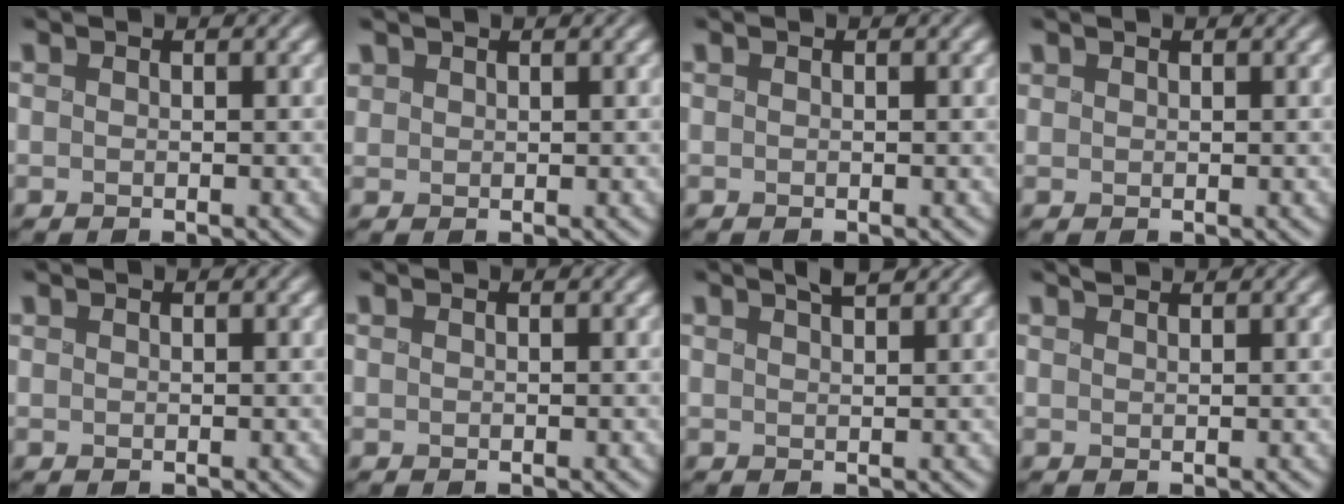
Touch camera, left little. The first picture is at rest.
{"total": 0.8, "force": [0.7, 0.5, 0.0], "torque": [0.000, 0.005, 0.016]}
{"total": 0.0}
{"total": 0.5, "force": [0.5, 0.2, -0.1], "torque": [0.002, 0.004, 0.012]}
{"total": 0.0}
{"total": 0.0}
{"total": 1.8, "force": [1.3, 0.4, 1.2], "torque": [-0.007, 0.006, 0.023]}
{"total": 0.8, "force": [0.7, -0.1, 0.1], "torque": [0.002, 0.005, 0.013]}